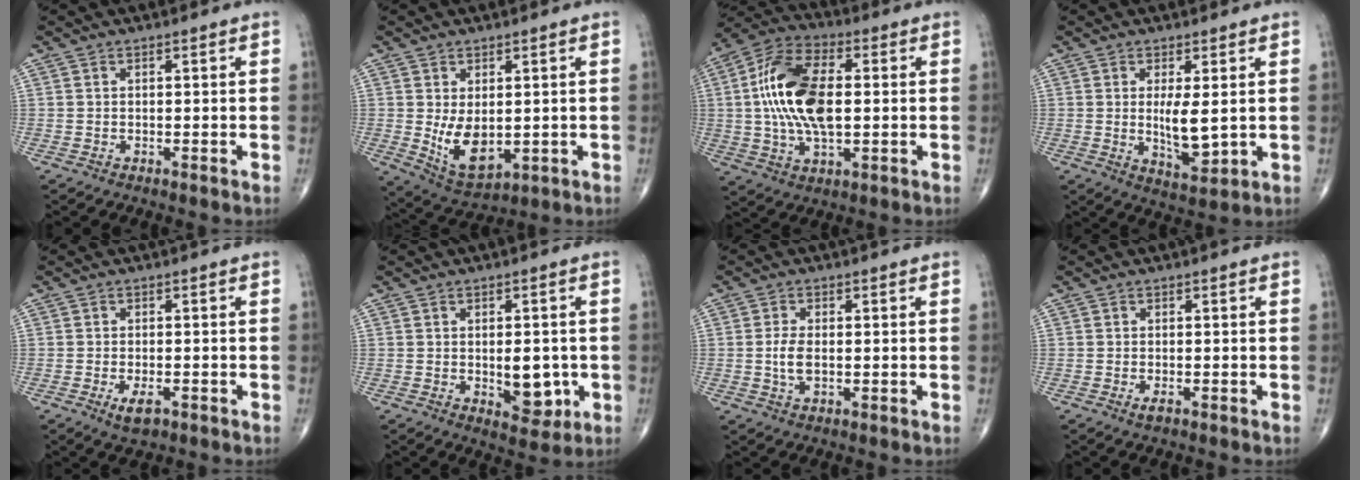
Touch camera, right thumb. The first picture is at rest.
{"total": 8.5, "force": [-0.1, 4.8, 6.9], "torque": [-0.104, -0.018, 0.020]}
{"total": 17.0, "force": [1.1, 8.6, 14.6], "torque": [-0.292, 0.014, 0.017]}
{"total": 6.8, "force": [0.6, 2.2, 6.3], "torque": [-0.107, -0.022, 0.020]}
{"total": 3.4, "force": [-1.5, 1.5, 2.6], "torque": [-0.045, -0.003, -0.022]}
{"total": 7.0, "force": [-1.0, 3.9, 5.8], "torque": [-0.053, -0.008, -0.002]}
{"total": 3.6, "force": [-0.1, 1.8, 3.1], "torque": [-0.067, -0.003, -0.003]}
{"total": 1.2, "force": [-0.6, 0.5, 1.0], "torque": [-0.019, -0.003, -0.011]}